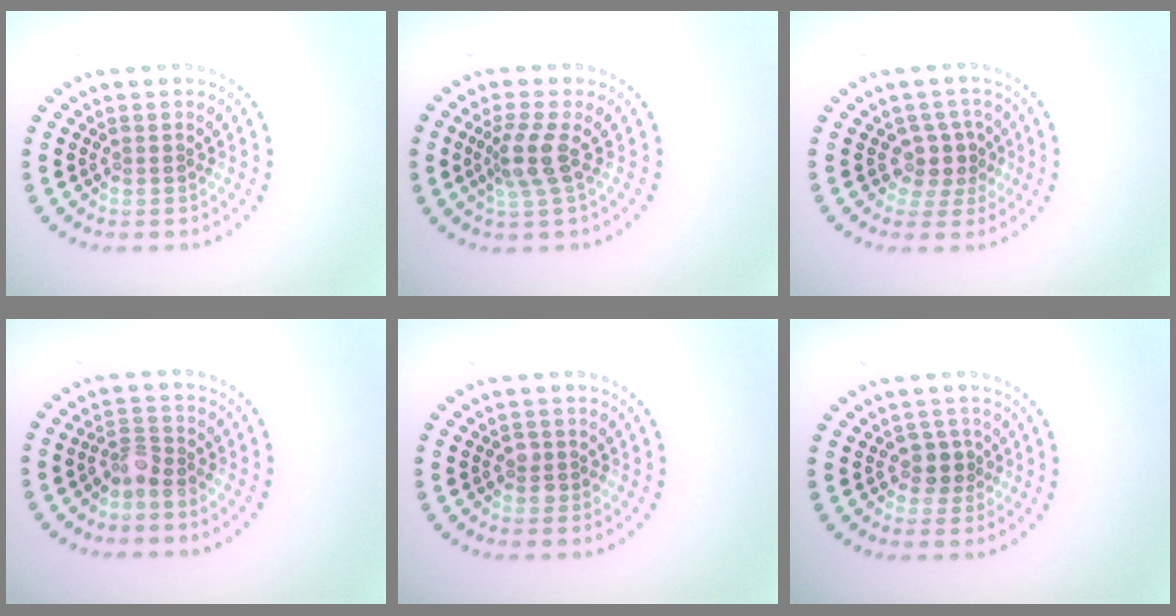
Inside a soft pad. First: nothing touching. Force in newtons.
{"total": 2.7, "press": 2.0, "slide": 1.8}
{"total": 2.6, "press": 2.0, "slide": 1.8}
{"total": 2.0, "press": 1.6, "slide": 1.3}
{"total": 1.1, "press": 1.1, "slide": 0.2}
{"total": 1.8, "press": 1.4, "slide": 1.1}